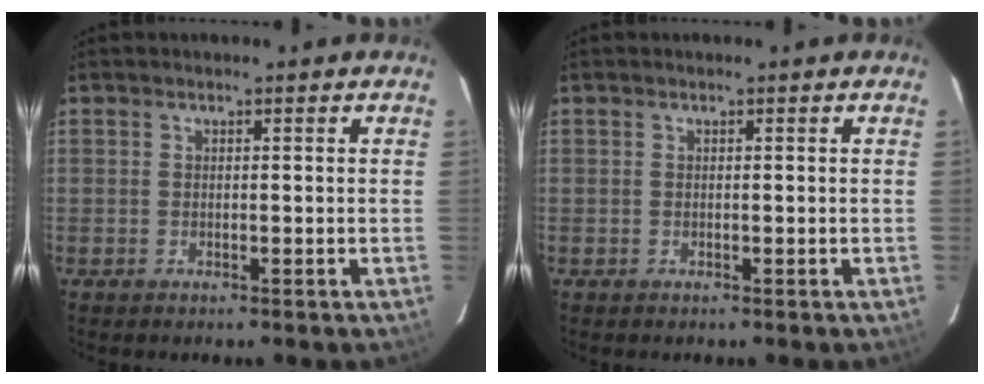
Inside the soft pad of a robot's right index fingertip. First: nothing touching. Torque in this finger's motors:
{"motor_torque": [-0.03, 0.03, 0.00, 0.00]}